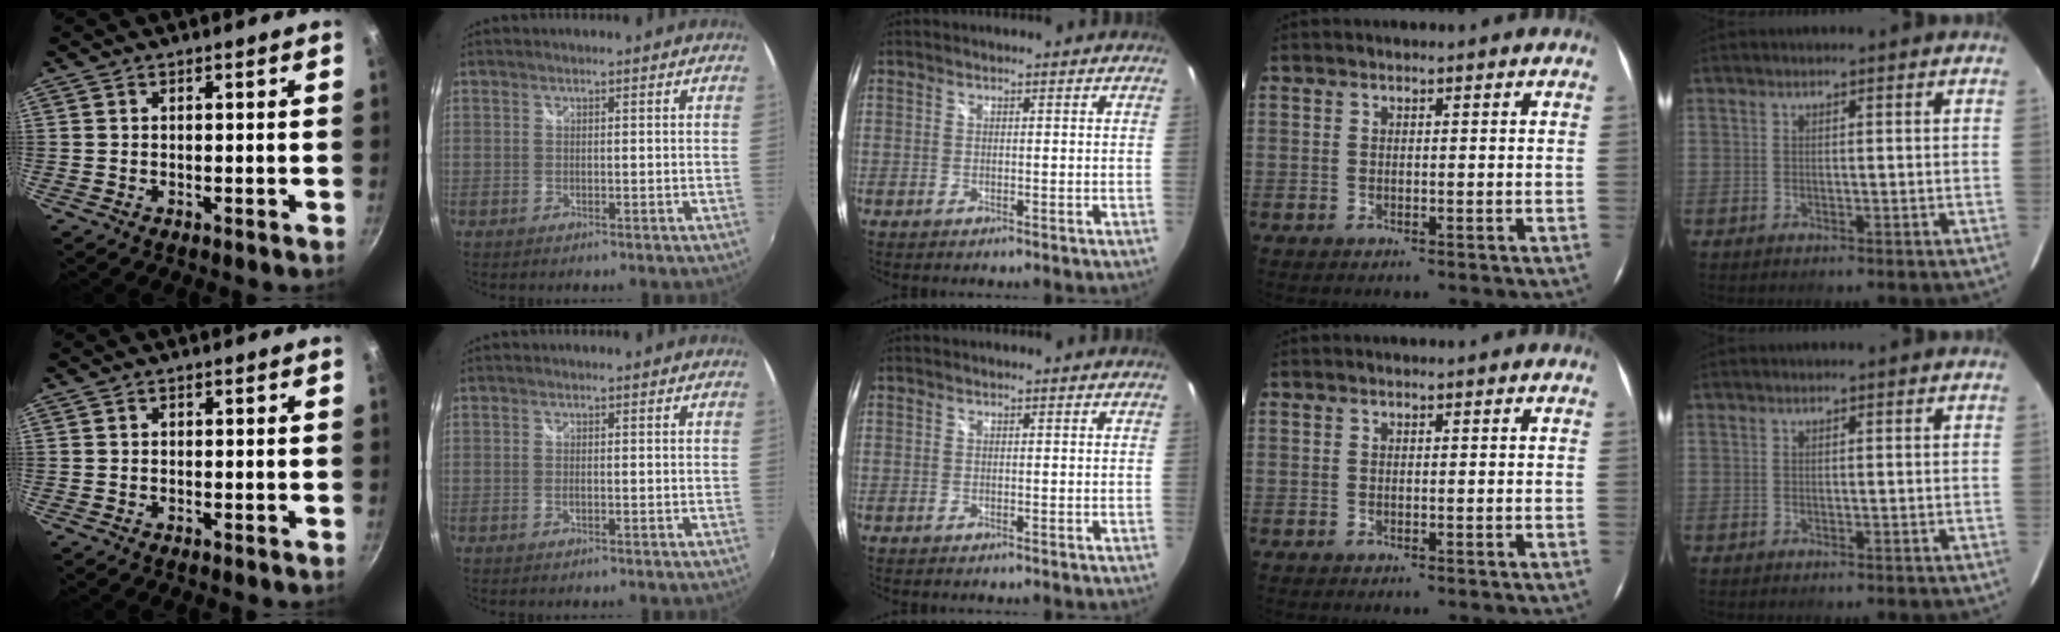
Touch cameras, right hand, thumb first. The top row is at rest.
{"thumb": {"total": 0.5, "force": [-0.1, 0.4, 0.2], "torque": [-0.002, 0.004, -0.001]}, "index": {"total": 0.6, "force": [-0.2, 0.2, 0.5], "torque": [-0.013, 0.000, -0.004]}}